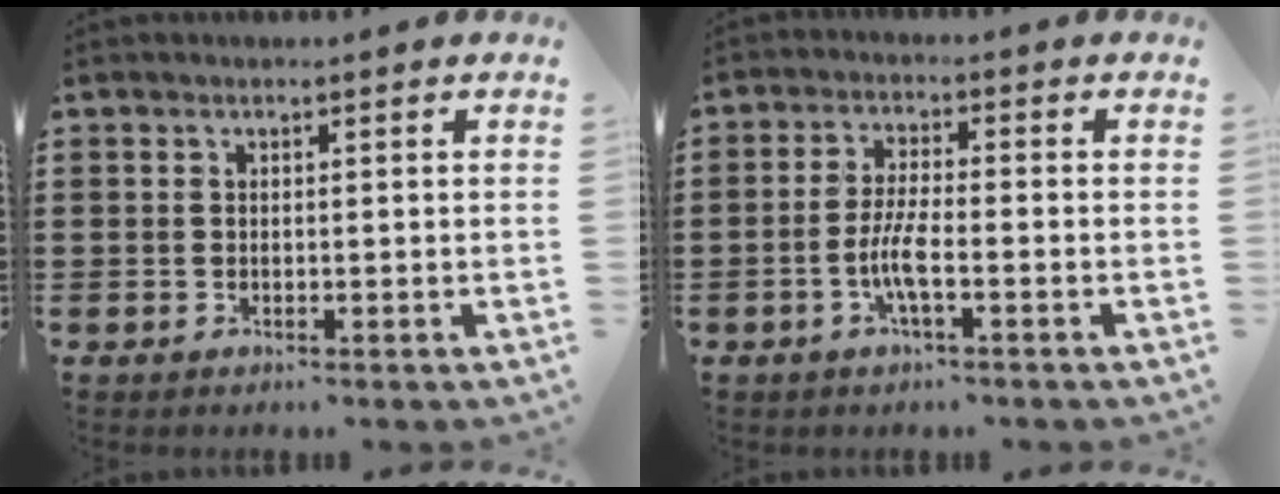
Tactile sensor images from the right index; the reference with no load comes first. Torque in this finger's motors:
{"motor_torque": [2.14, 0.00, 0.18, 0.06]}